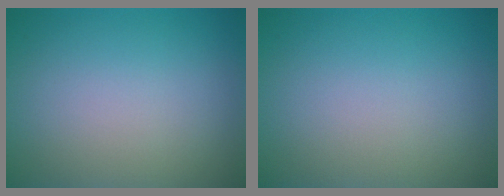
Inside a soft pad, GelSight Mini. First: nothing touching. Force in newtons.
{"total": 0.0}